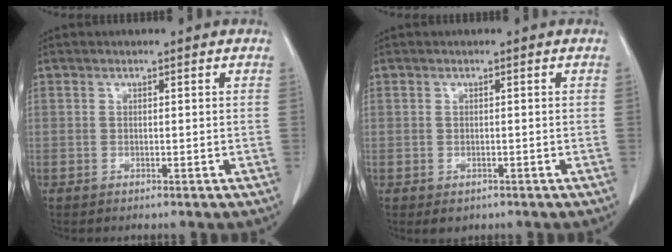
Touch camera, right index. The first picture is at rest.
{"total": 1.6, "force": [-0.8, 1.3, 0.5], "torque": [-0.006, 0.001, -0.003]}